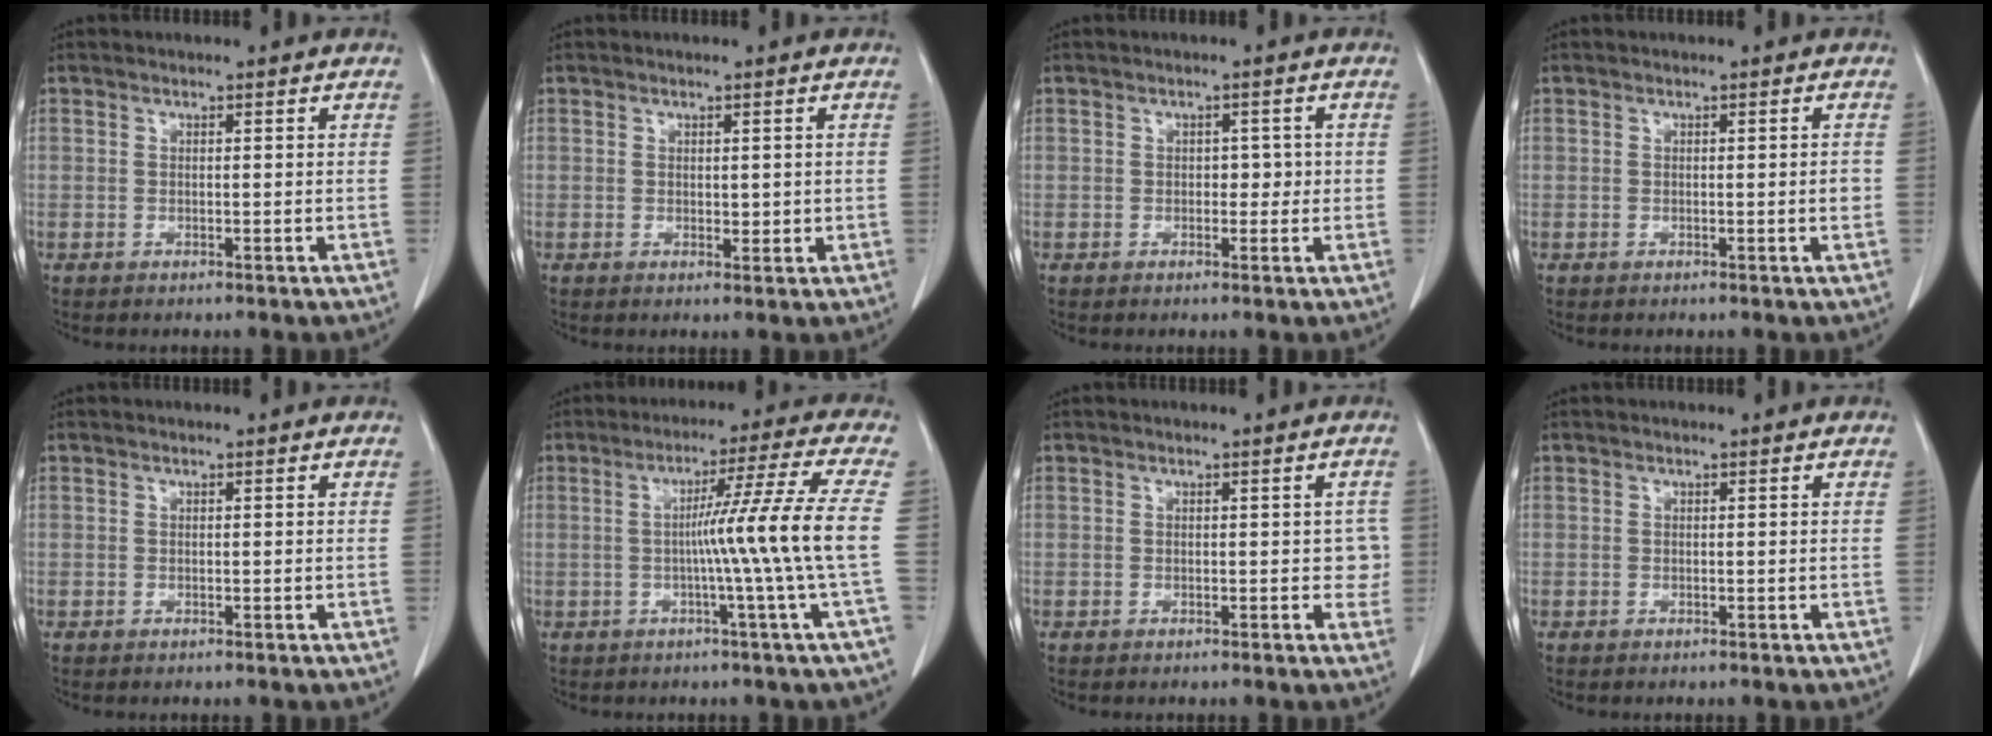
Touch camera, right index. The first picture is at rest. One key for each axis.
{"total": 1.7, "fx": 0.2, "fy": 1.1, "fz": 1.3, "tx": -0.014, "ty": -0.004, "tz": 0.007}
{"total": 2.0, "fx": -0.1, "fy": 1.4, "fz": 1.4, "tx": -0.011, "ty": 0.006, "tz": -0.003}
{"total": 1.1, "fx": -0.2, "fy": 0.0, "fz": 1.1, "tx": -0.014, "ty": -0.001, "tz": -0.001}
{"total": 0.0}
{"total": 11.1, "fx": -1.1, "fy": -3.3, "fz": 10.5, "tx": -0.159, "ty": 0.001, "tz": -0.015}
{"total": 2.2, "fx": 0.0, "fy": 1.5, "fz": 1.5, "tx": -0.004, "ty": 0.013, "tz": -0.002}
{"total": 0.0}